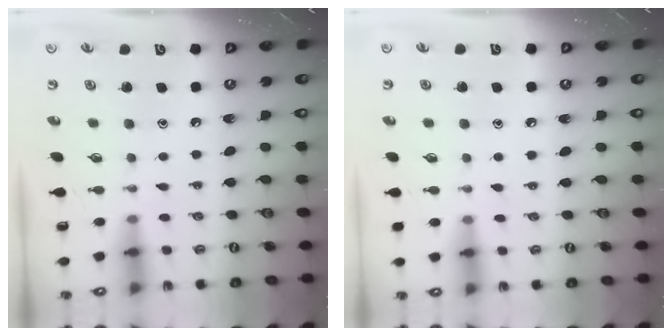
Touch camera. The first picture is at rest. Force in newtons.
{"total": 3.7, "press": 3.7, "slide": 0.6}